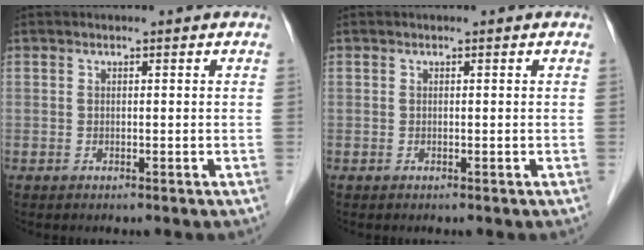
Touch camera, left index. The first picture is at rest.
{"total": 0.0}